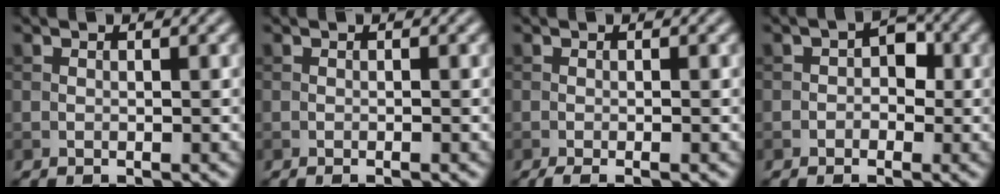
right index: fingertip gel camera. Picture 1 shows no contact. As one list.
[{"total": 0.7, "force": [-0.3, 0.1, 0.6], "torque": [-0.008, -0.003, -0.005]}, {"total": 2.0, "force": [-0.9, 0.5, 1.7], "torque": [-0.024, -0.004, -0.018]}, {"total": 2.3, "force": [-0.3, 1.8, 1.4], "torque": [-0.004, 0.005, -0.014]}]